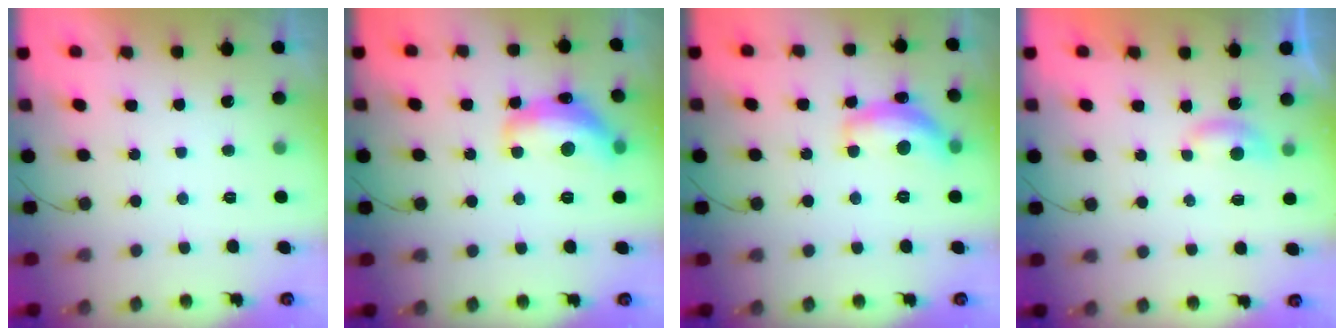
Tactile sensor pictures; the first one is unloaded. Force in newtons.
{"total": 15.2, "press": 15.2, "slide": 0.9}
{"total": 13.4, "press": 13.3, "slide": 0.5}
{"total": 3.5, "press": 3.5, "slide": 0.4}